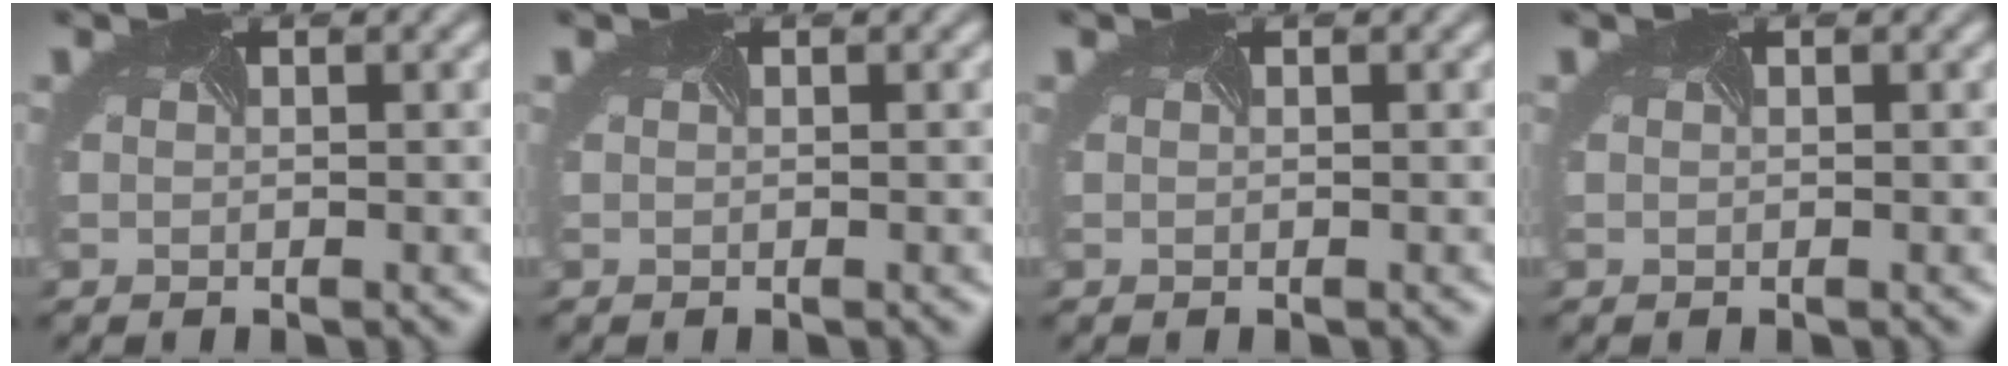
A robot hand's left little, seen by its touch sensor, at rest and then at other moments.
{"total": 0.0}
{"total": 0.0}
{"total": 0.0}